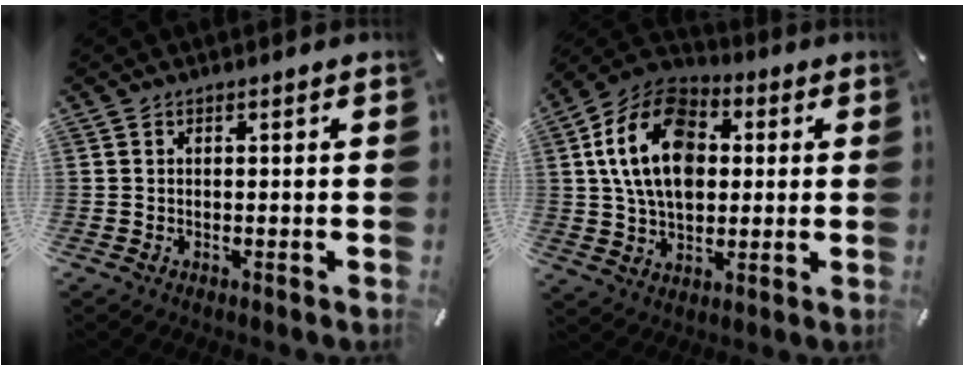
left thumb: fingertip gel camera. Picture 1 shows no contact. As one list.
[{"total": 17.3, "force": [2.4, 12.4, 11.8], "torque": [-0.242, 0.013, 0.040]}]